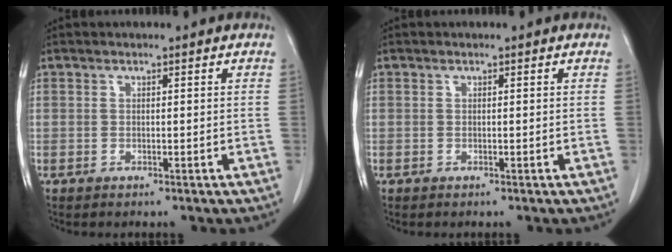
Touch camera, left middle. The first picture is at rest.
{"total": 0.0}